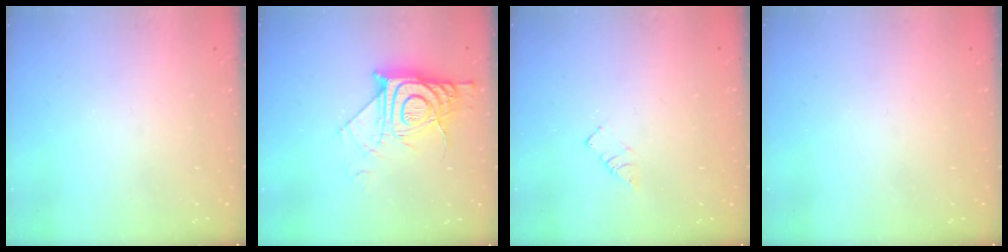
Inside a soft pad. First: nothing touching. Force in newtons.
{"total": 13.0, "press": 12.9, "slide": 1.1}
{"total": 2.6, "press": 2.6, "slide": 0.3}
{"total": 0.0}